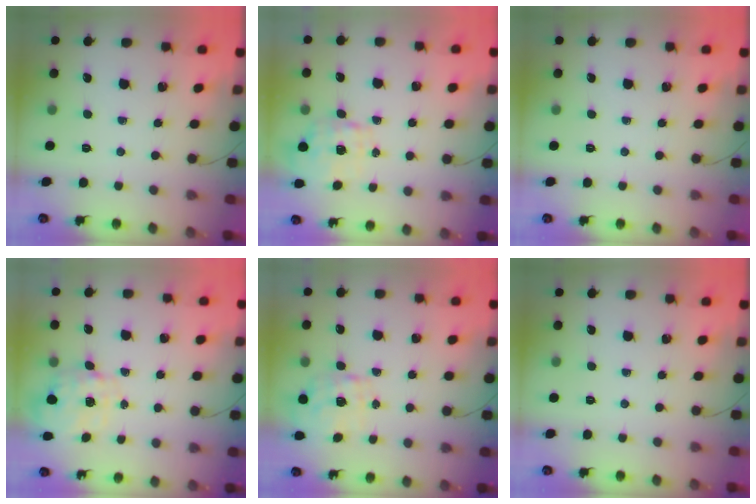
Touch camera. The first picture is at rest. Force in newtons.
{"total": 1.1, "press": 1.0, "slide": 0.5}
{"total": 0.0}
{"total": 2.7, "press": 2.6, "slide": 0.8}
{"total": 2.2, "press": 2.2, "slide": 0.4}
{"total": 0.0}